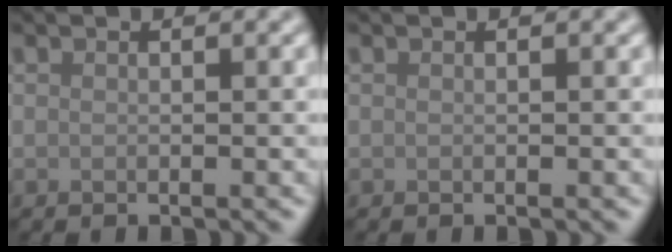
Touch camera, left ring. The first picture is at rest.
{"total": 0.0}